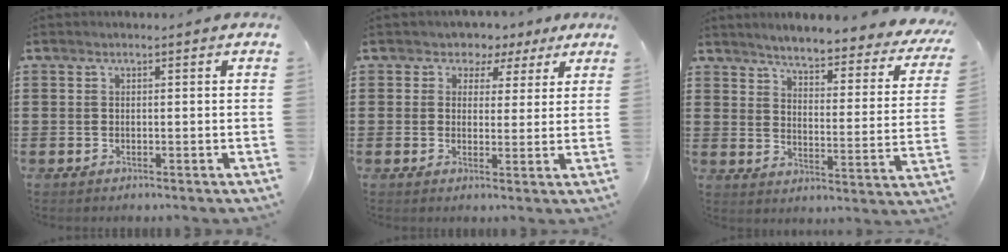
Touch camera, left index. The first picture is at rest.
{"total": 3.0, "force": [1.5, 2.6, 0.0], "torque": [-0.011, 0.005, 0.022]}
{"total": 3.9, "force": [3.8, -0.1, 1.1], "torque": [-0.044, -0.035, 0.058]}